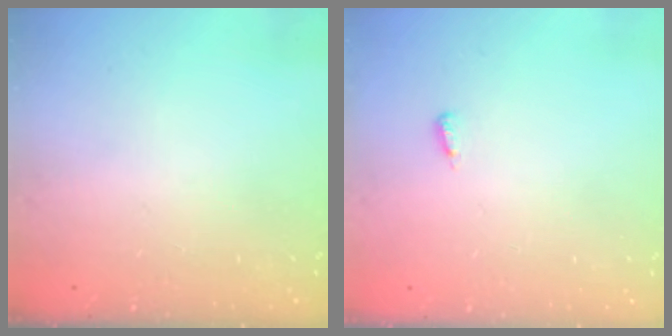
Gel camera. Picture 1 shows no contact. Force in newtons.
{"total": 3.6, "press": 2.7, "slide": 2.4}